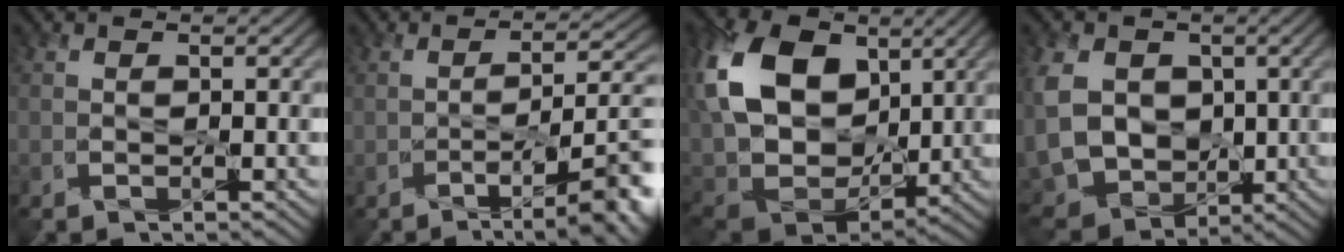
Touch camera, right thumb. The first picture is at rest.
{"total": 9.3, "force": [-4.7, 2.3, 7.7], "torque": [-0.113, 0.002, -0.065]}
{"total": 16.4, "force": [5.6, 11.6, 10.1], "torque": [-0.250, 0.013, 0.122]}
{"total": 10.8, "force": [1.2, 8.7, 6.3], "torque": [-0.167, -0.001, 0.009]}